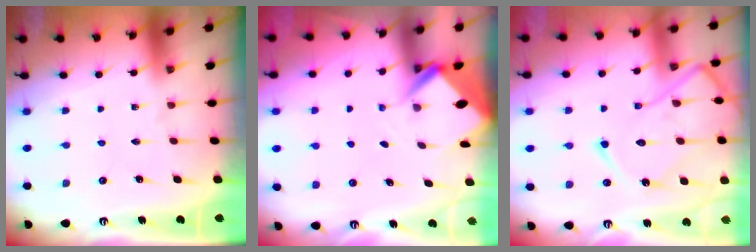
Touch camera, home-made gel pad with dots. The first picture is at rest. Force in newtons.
{"total": 2.8, "press": 2.8, "slide": 0.1}
{"total": 15.3, "press": 15.2, "slide": 1.2}